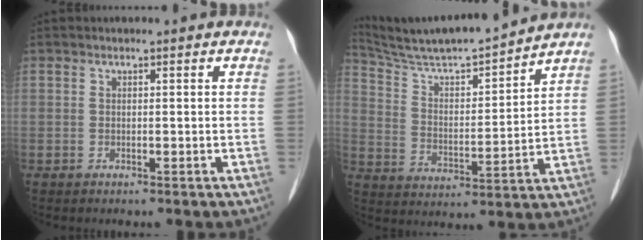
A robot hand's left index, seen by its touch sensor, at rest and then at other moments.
{"total": 15.2, "force": [14.3, -0.1, 5.4], "torque": [-0.105, 0.001, 0.245]}